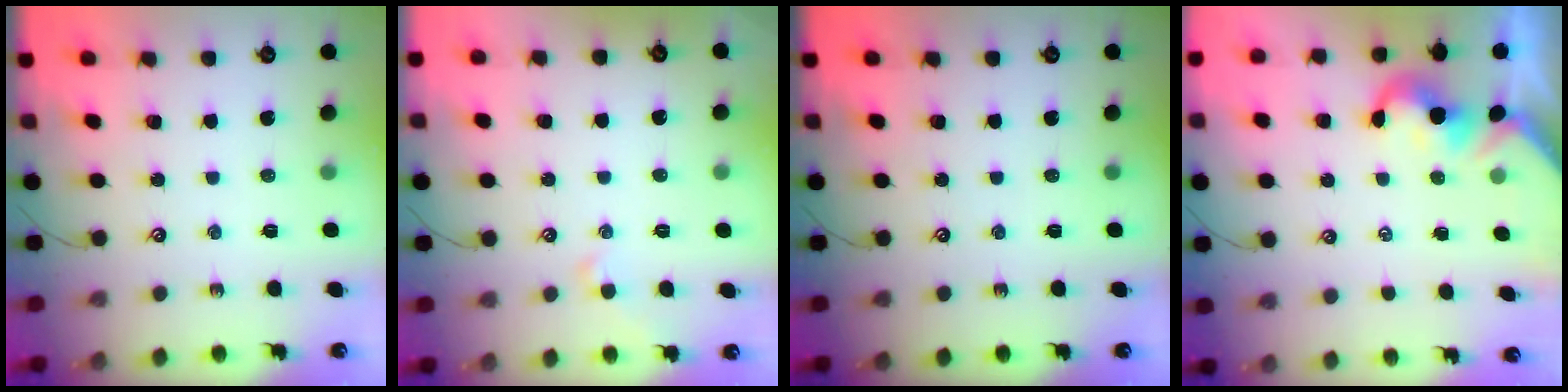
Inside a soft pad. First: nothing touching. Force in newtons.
{"total": 0.5, "press": 0.1, "slide": 0.5}
{"total": 0.0}
{"total": 0.0}